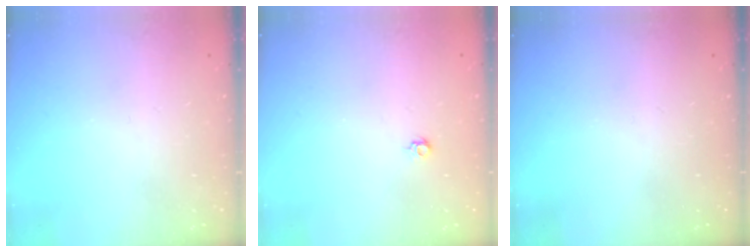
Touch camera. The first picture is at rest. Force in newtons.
{"total": 3.7, "press": 3.6, "slide": 0.8}
{"total": 0.0}